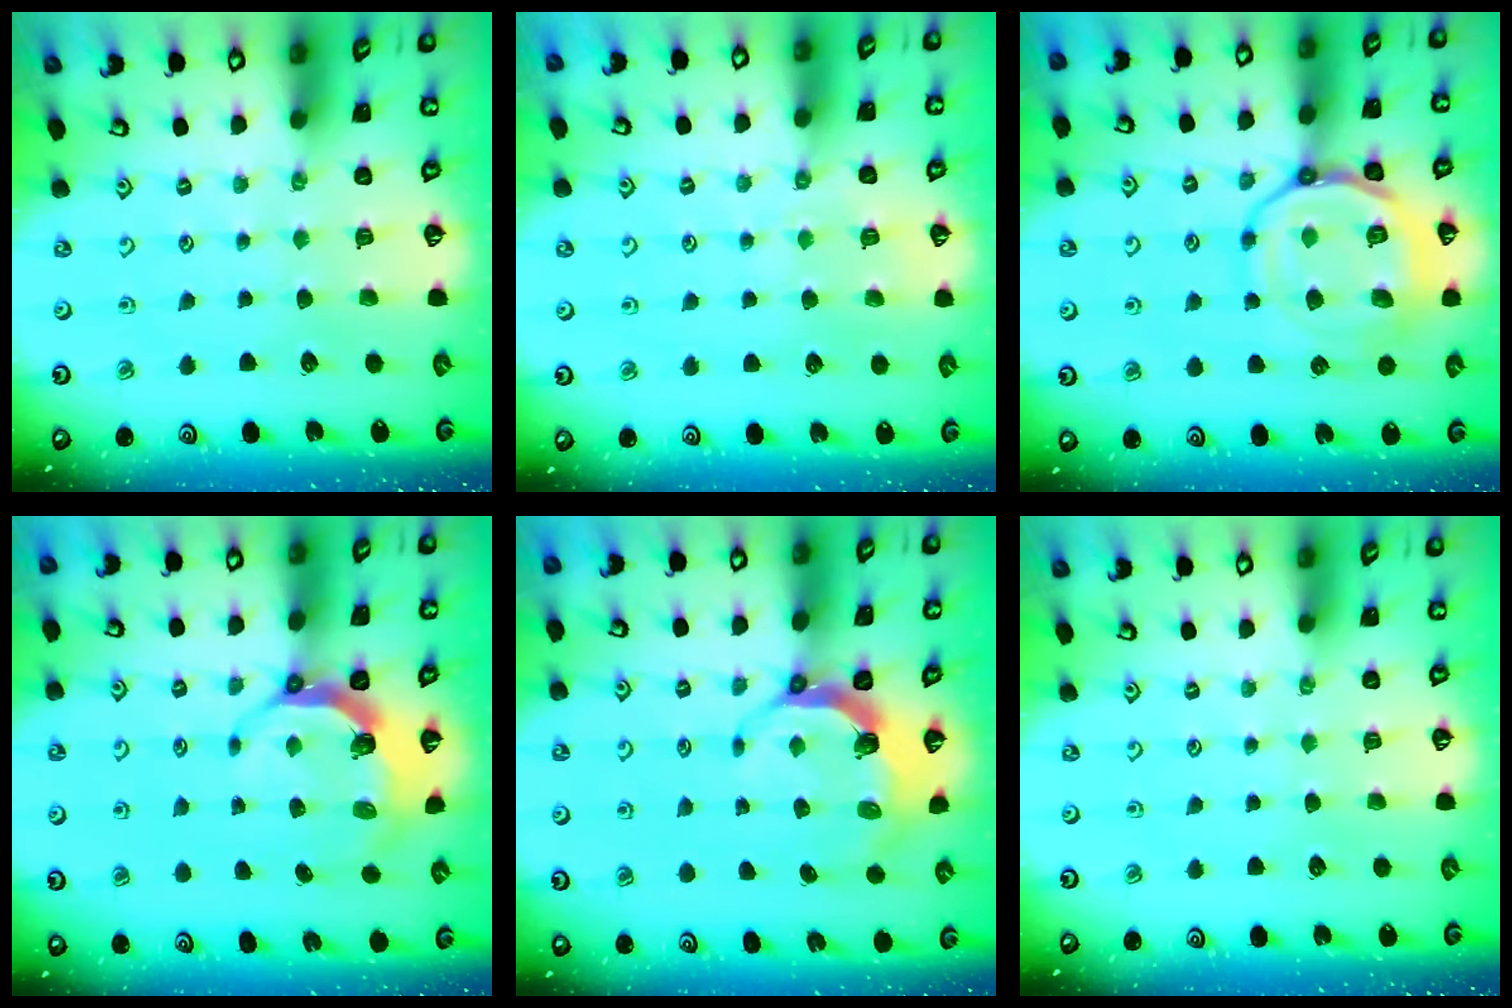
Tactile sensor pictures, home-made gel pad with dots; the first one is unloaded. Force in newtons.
{"total": 5.1, "press": 5.1, "slide": 0.6}
{"total": 17.9, "press": 17.8, "slide": 1.8}
{"total": 5.5, "press": 4.1, "slide": 3.7}
{"total": 5.8, "press": 4.4, "slide": 3.7}
{"total": 0.0}